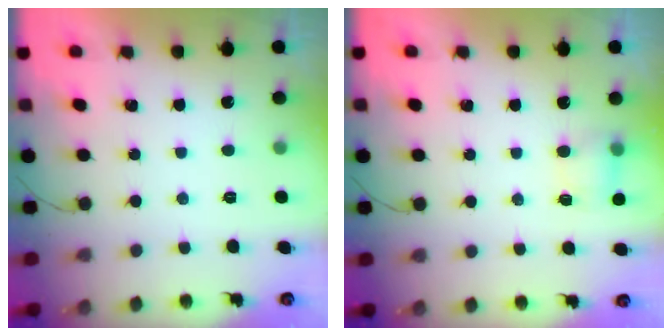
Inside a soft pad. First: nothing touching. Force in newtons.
{"total": 5.0, "press": 4.8, "slide": 1.0}